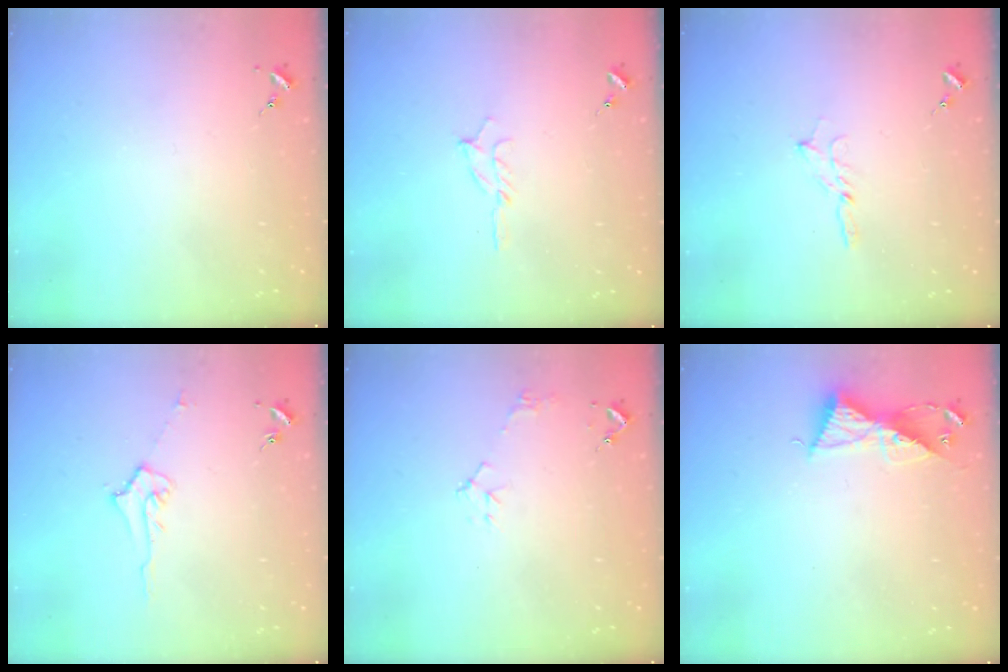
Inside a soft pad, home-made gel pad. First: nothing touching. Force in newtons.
{"total": 5.0, "press": 5.0, "slide": 0.6}
{"total": 2.5, "press": 2.5, "slide": 0.2}
{"total": 5.2, "press": 5.1, "slide": 0.9}
{"total": 5.3, "press": 5.3, "slide": 0.7}
{"total": 8.8, "press": 8.7, "slide": 0.5}